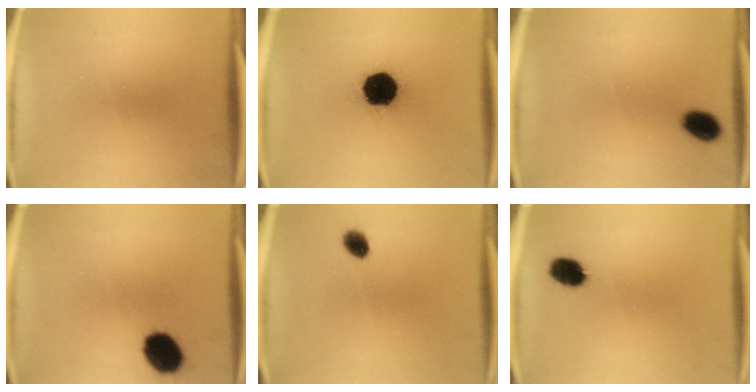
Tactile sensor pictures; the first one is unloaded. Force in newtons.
{"total": 18.2}
{"total": 5.1}
{"total": 10.3}
{"total": 3.6}
{"total": 5.5}